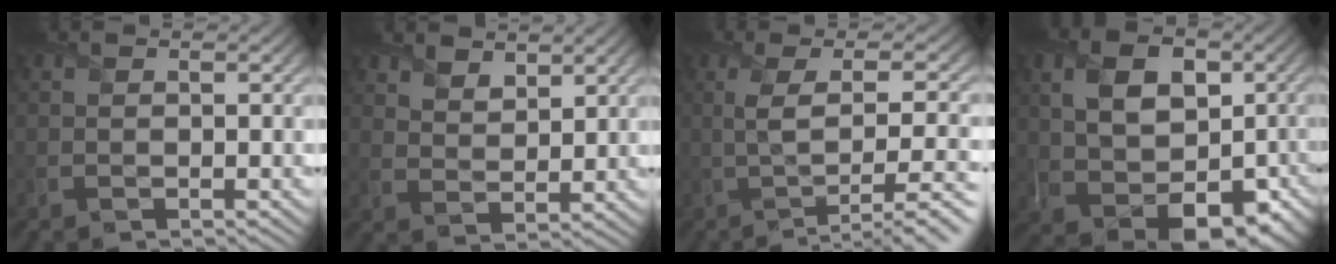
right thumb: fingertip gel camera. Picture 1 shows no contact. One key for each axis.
{"total": 4.1, "fx": 3.0, "fy": 2.1, "fz": 1.7, "tx": -0.043, "ty": -0.009, "tz": 0.059}
{"total": 8.0, "fx": -0.6, "fy": 2.4, "fz": 7.7, "tx": -0.103, "ty": 0.003, "tz": -0.012}
{"total": 12.1, "fx": 0.4, "fy": 8.2, "fz": 8.9, "tx": -0.161, "ty": -0.008, "tz": 0.013}